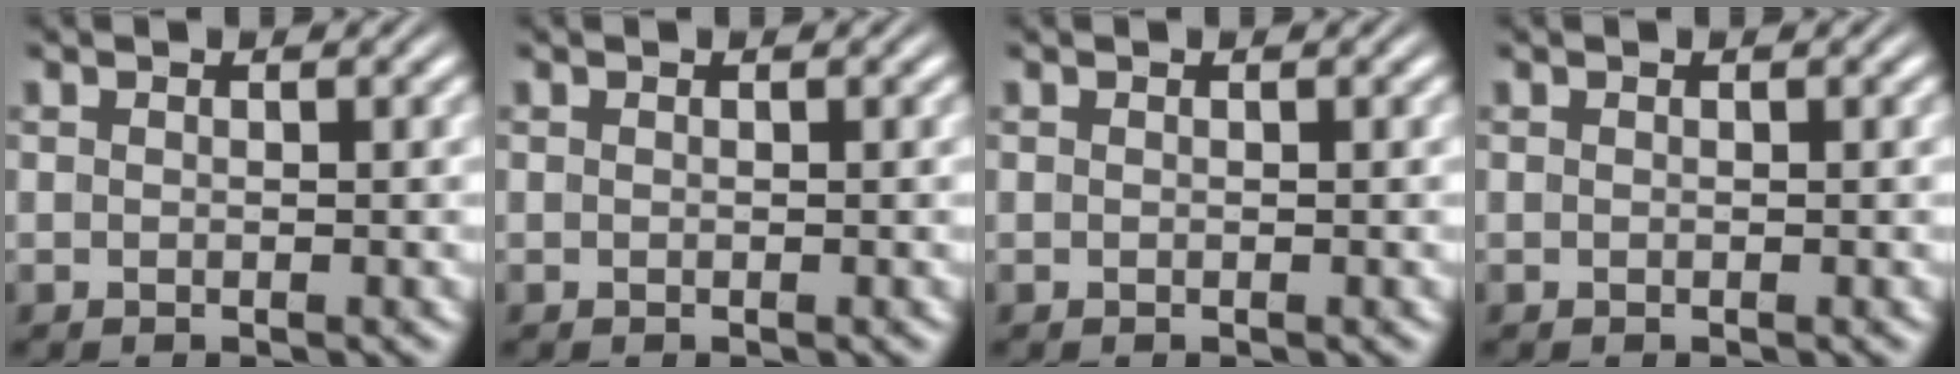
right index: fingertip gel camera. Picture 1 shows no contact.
{"total": 0.0}
{"total": 0.0}
{"total": 0.0}